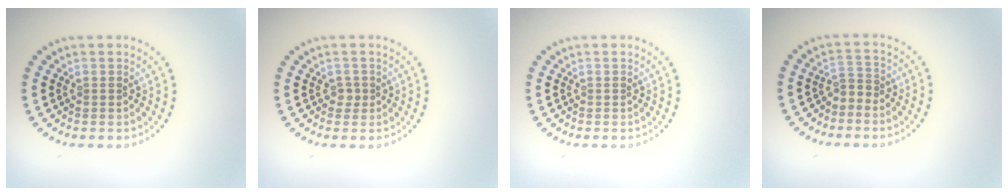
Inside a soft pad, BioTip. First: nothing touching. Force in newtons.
{"total": 0.9, "press": 0.7, "slide": 0.5}
{"total": 0.0}
{"total": 1.4, "press": 1.0, "slide": 1.0}